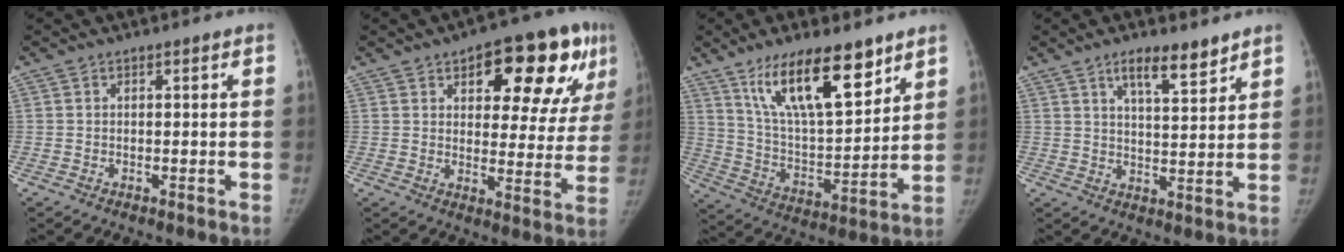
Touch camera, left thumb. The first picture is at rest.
{"total": 19.1, "force": [9.1, 8.3, 14.6], "torque": [-0.147, -0.015, 0.122]}
{"total": 18.6, "force": [11.6, 6.4, 13.0], "torque": [-0.186, -0.059, 0.217]}
{"total": 7.4, "force": [5.3, 2.1, 4.7], "torque": [-0.061, -0.038, 0.088]}